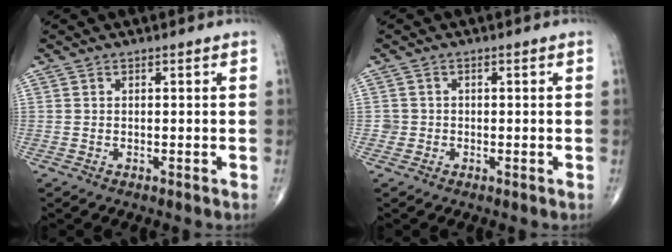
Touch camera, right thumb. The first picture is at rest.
{"total": 1.5, "force": [-0.3, 1.4, -0.1], "torque": [0.012, 0.007, -0.008]}